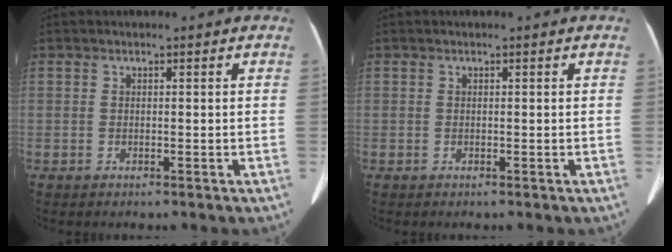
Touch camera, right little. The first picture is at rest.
{"total": 0.0}